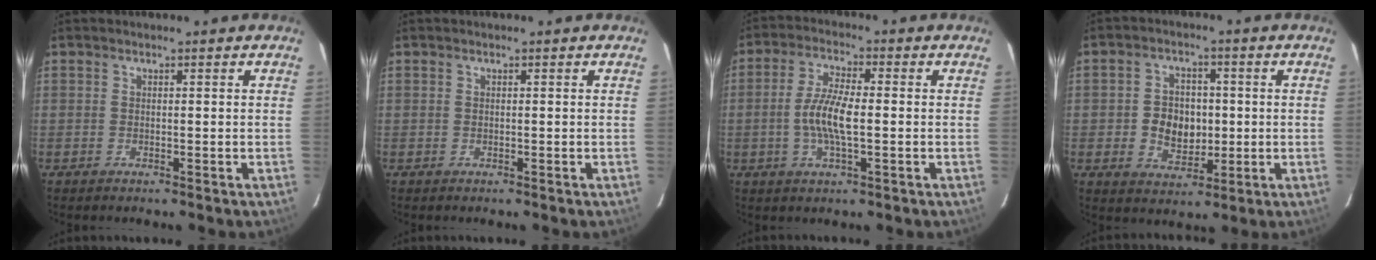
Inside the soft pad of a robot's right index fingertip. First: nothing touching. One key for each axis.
{"total": 0.0}
{"total": 7.5, "fx": -1.0, "fy": 1.9, "fz": 7.2, "tx": -0.145, "ty": 0.003, "tz": -0.022}
{"total": 7.4, "fx": -0.8, "fy": 5.9, "fz": 4.4, "tx": -0.093, "ty": 0.010, "tz": -0.007}